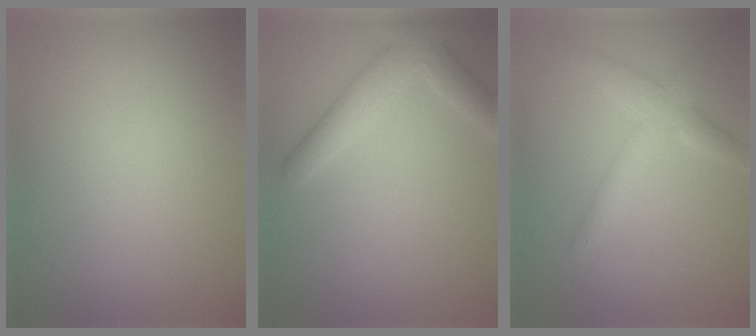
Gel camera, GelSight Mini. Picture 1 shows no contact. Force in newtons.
{"total": 3.8, "press": 3.8, "slide": 0.1}
{"total": 3.1, "press": 3.1, "slide": 0.4}